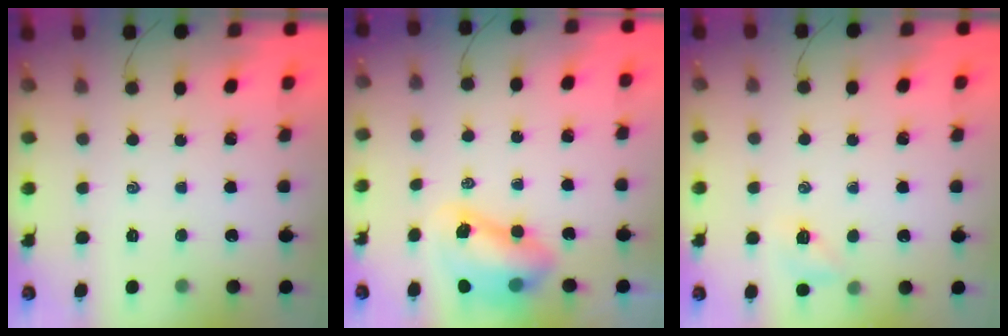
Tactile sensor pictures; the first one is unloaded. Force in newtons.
{"total": 8.5, "press": 8.2, "slide": 2.4}
{"total": 6.1, "press": 5.9, "slide": 1.6}